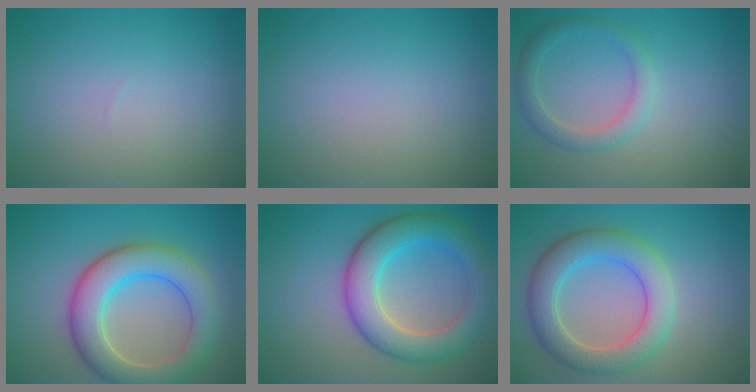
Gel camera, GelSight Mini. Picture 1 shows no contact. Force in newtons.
{"total": 0.0}
{"total": 2.3, "press": 2.3, "slide": 0.1}
{"total": 7.1, "press": 7.1, "slide": 0.3}
{"total": 6.8, "press": 6.8, "slide": 0.1}
{"total": 5.7, "press": 5.7, "slide": 0.5}